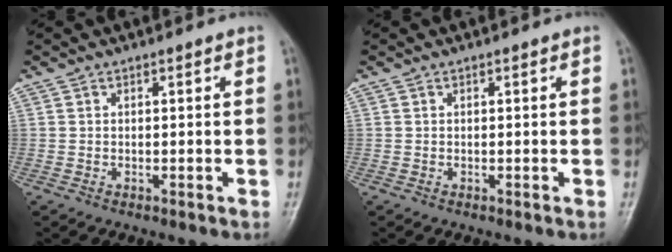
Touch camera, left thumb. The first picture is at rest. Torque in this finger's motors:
{"motor_torque": [0.01, 0.02, -0.04, -0.02, 0.00]}